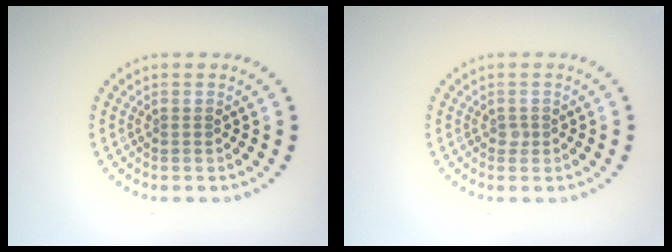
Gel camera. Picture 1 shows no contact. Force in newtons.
{"total": 0.6, "press": 0.5, "slide": 0.3}